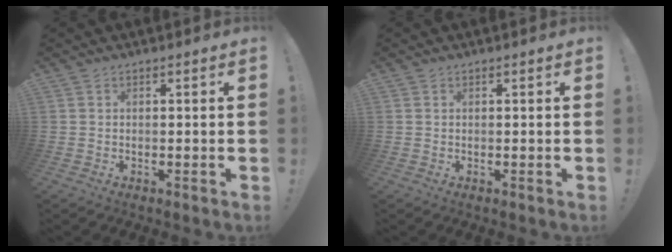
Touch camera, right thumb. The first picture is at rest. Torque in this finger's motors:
{"motor_torque": [0.28, -0.20, 0.08, -0.07, -0.07]}